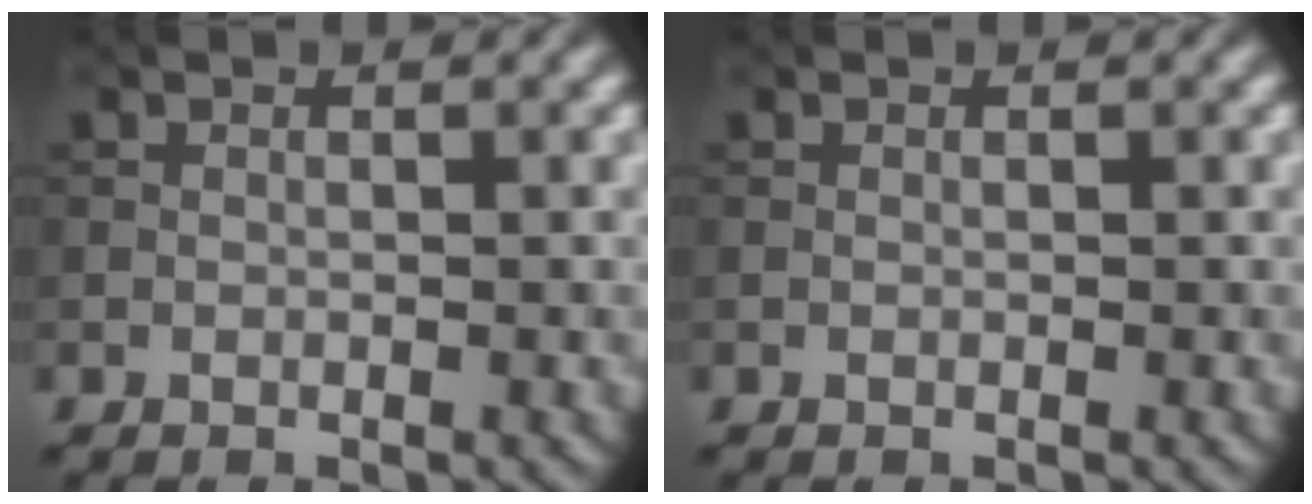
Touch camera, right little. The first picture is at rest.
{"total": 0.0}